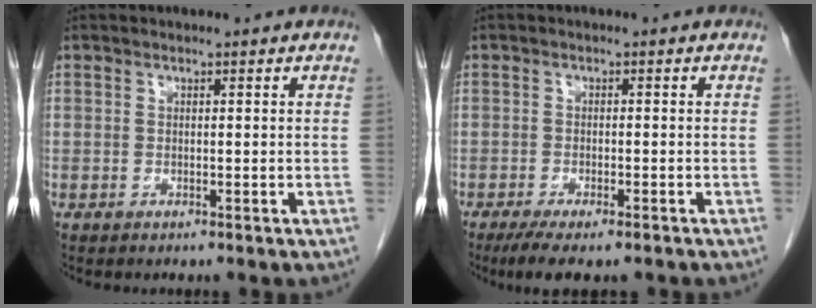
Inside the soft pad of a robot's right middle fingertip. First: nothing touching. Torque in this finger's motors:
{"motor_torque": [0.05, -0.04, 0.07, 0.05]}